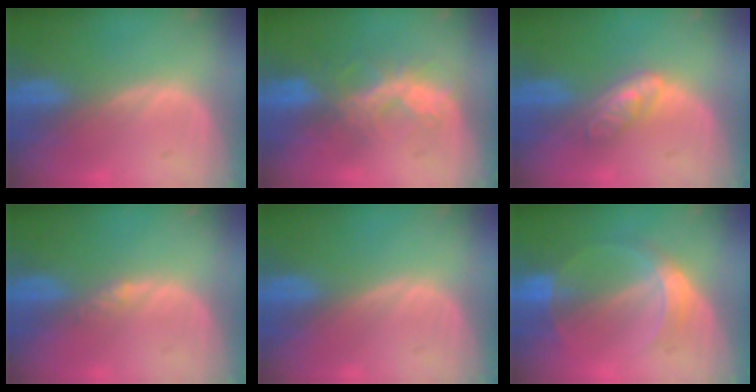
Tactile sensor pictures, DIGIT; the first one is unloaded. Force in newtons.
{"total": 6.4, "press": 6.1, "slide": 2.0}
{"total": 4.7, "press": 3.9, "slide": 2.5}
{"total": 1.4, "press": 1.1, "slide": 0.8}
{"total": 0.0}
{"total": 5.2, "press": 4.7, "slide": 2.0}